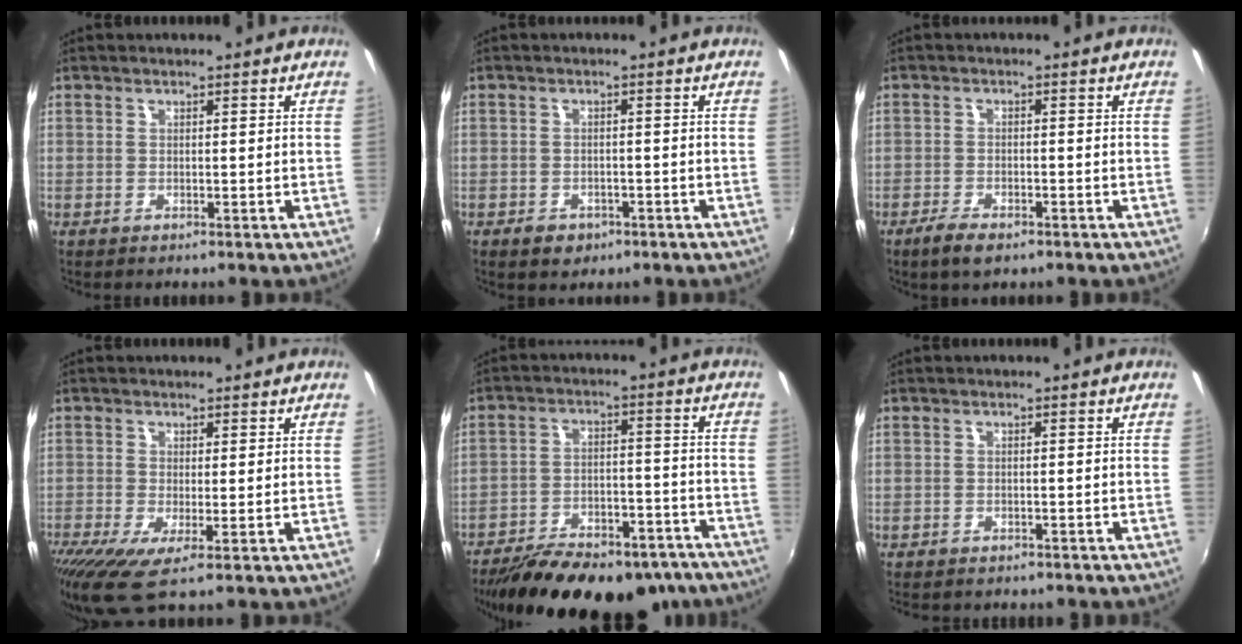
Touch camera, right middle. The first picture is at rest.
{"total": 3.4, "force": [-2.1, 2.3, 1.4], "torque": [-0.035, -0.003, -0.027]}
{"total": 4.5, "force": [-3.2, 1.5, 2.8], "torque": [-0.073, -0.012, -0.059]}
{"total": 6.3, "force": [-1.9, 1.2, 5.9], "torque": [-0.122, -0.025, -0.038]}
{"total": 25.6, "force": [-20.8, 9.4, 11.6], "torque": [-0.213, -0.004, -0.278]}
{"total": 2.9, "force": [-2.6, 0.9, 0.9], "torque": [-0.025, -0.014, -0.039]}